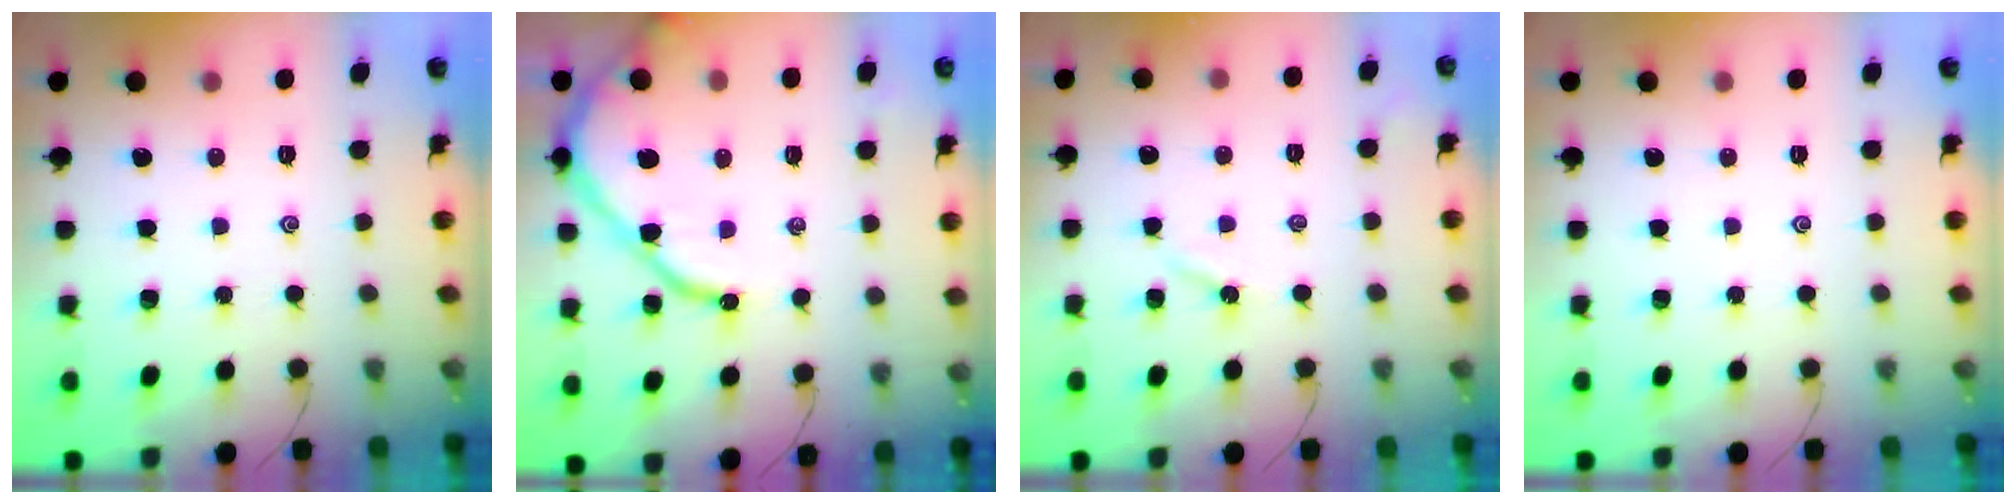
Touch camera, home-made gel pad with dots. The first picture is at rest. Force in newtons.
{"total": 11.9, "press": 11.8, "slide": 1.2}
{"total": 3.0, "press": 2.9, "slide": 0.5}
{"total": 0.0}